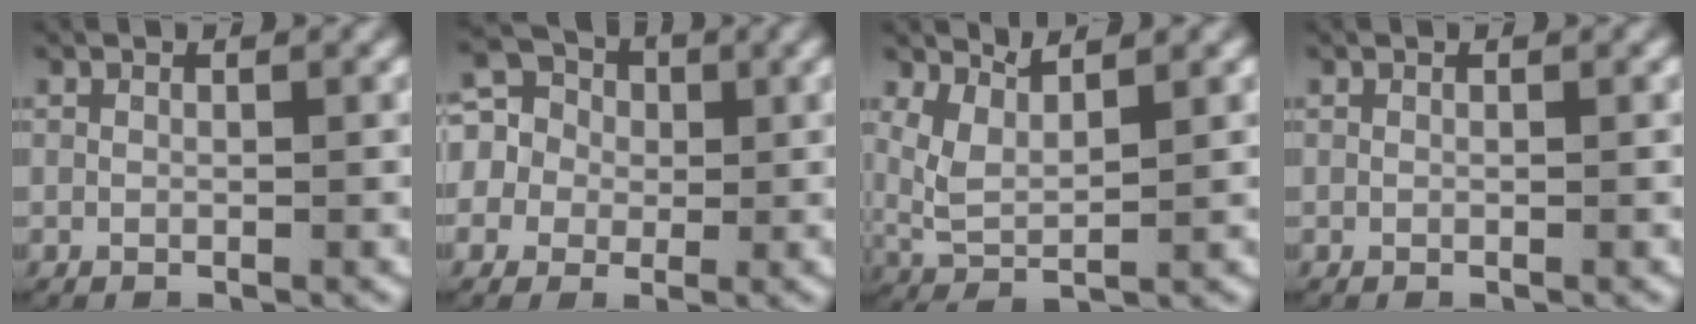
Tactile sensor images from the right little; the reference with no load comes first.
{"total": 9.1, "force": [0.2, 8.5, 3.2], "torque": [-0.103, -0.021, -0.005]}
{"total": 4.9, "force": [1.5, 3.6, 3.0], "torque": [-0.094, -0.014, 0.029]}
{"total": 0.0}